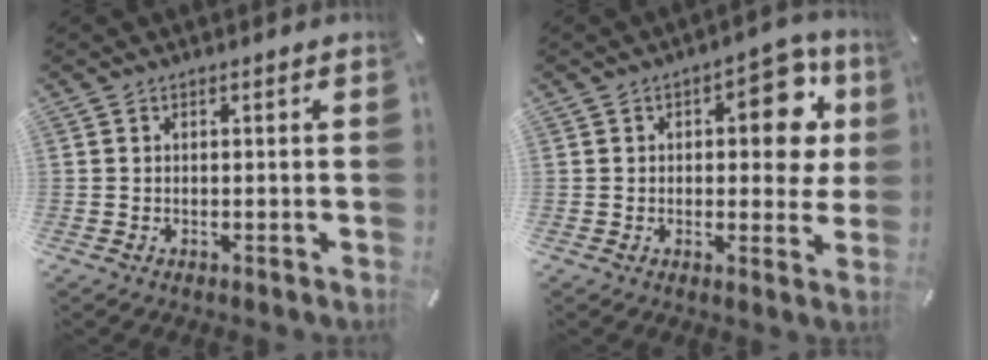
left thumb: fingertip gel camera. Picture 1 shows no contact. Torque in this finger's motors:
{"motor_torque": [1.50, 1.91, 0.58, -0.53, 0.04]}